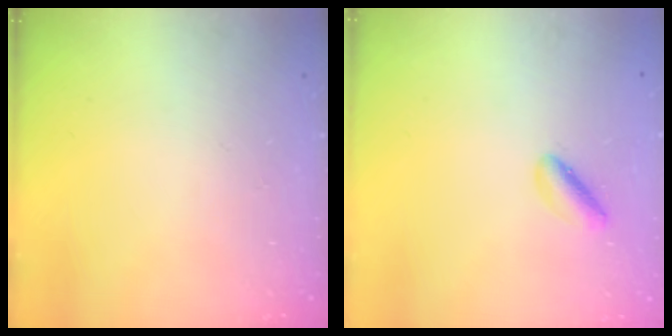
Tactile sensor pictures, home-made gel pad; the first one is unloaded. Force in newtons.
{"total": 2.5, "press": 2.5, "slide": 0.5}